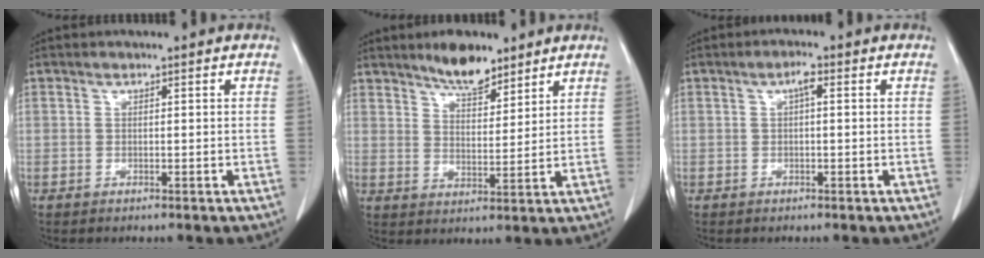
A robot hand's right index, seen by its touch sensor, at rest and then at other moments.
{"total": 6.7, "force": [5.4, 2.2, 3.2], "torque": [-0.055, -0.002, 0.095]}
{"total": 1.9, "force": [0.5, 0.4, 1.8], "torque": [-0.031, 0.005, 0.007]}